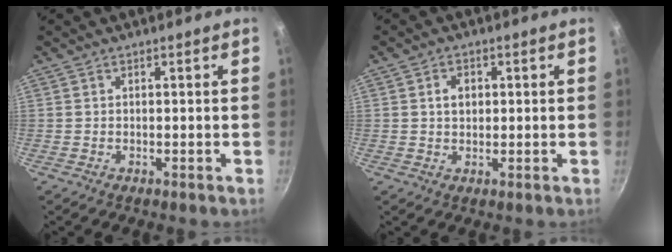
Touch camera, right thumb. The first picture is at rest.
{"total": 3.0, "force": [0.6, 2.3, 1.9], "torque": [-0.018, 0.002, 0.010]}